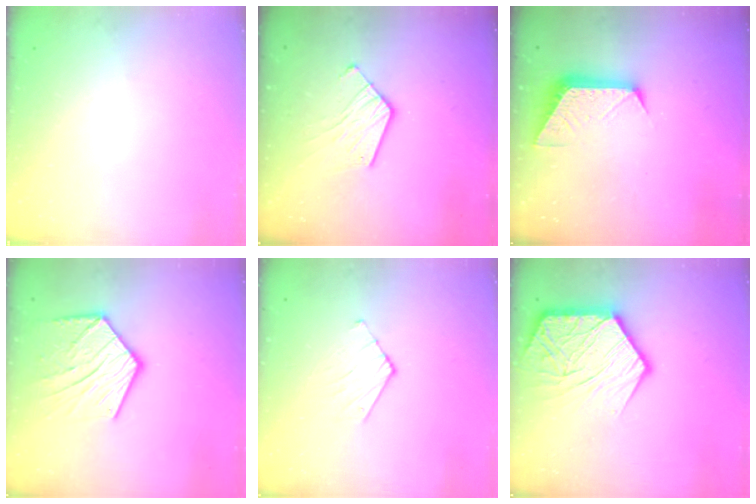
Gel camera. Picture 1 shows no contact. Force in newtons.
{"total": 9.8, "press": 9.7, "slide": 0.6}
{"total": 9.6, "press": 9.6, "slide": 0.5}
{"total": 16.9, "press": 16.8, "slide": 1.3}
{"total": 4.1, "press": 4.1, "slide": 0.4}
{"total": 18.3, "press": 18.2, "slide": 0.9}